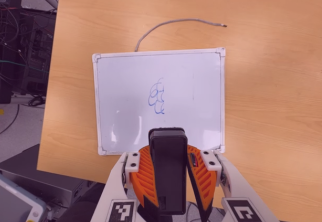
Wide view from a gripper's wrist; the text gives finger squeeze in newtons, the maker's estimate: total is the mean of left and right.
{"total": 12.6, "left": 10.9, "right": 14.3}